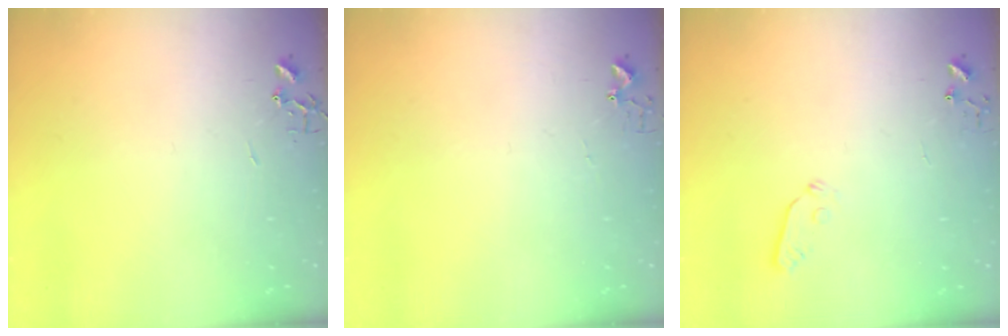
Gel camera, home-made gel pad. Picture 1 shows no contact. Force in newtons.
{"total": 2.7, "press": 2.7, "slide": 0.3}
{"total": 3.7, "press": 3.7, "slide": 0.4}